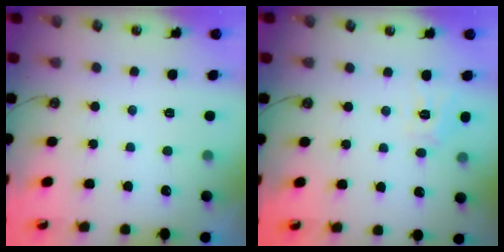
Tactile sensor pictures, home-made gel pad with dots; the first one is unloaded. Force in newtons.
{"total": 5.5, "press": 5.5, "slide": 0.2}